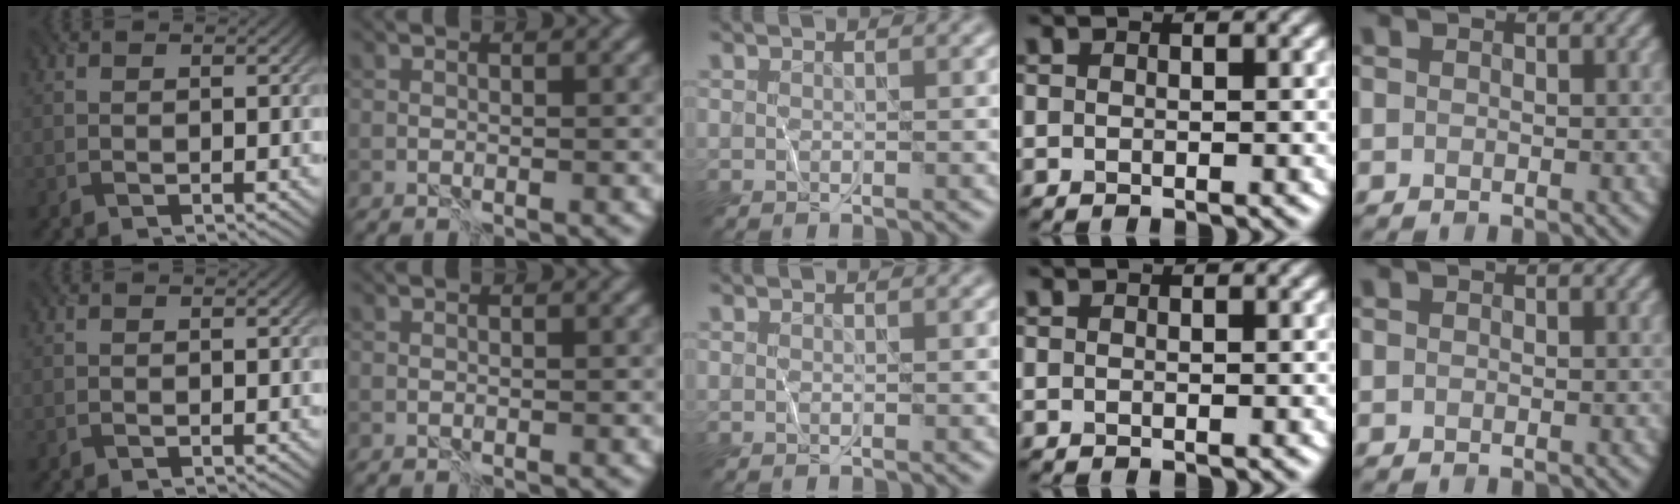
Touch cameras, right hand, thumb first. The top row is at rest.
{}